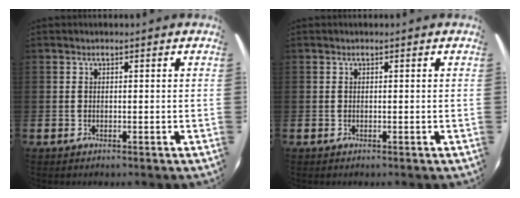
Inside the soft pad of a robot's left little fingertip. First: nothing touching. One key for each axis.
{"total": 0.0}